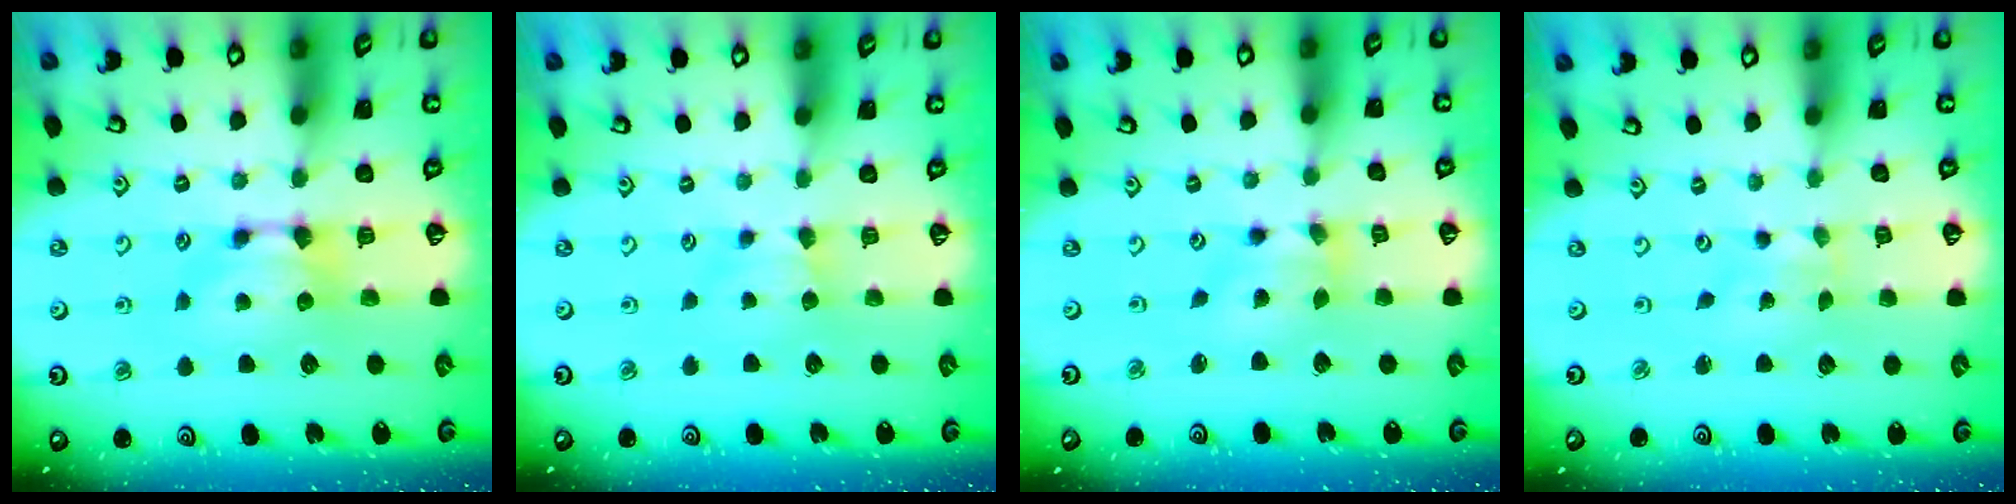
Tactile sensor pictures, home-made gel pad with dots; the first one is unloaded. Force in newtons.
{"total": 1.6, "press": 1.5, "slide": 0.4}
{"total": 2.5, "press": 2.1, "slide": 1.5}
{"total": 5.1, "press": 5.0, "slide": 0.9}